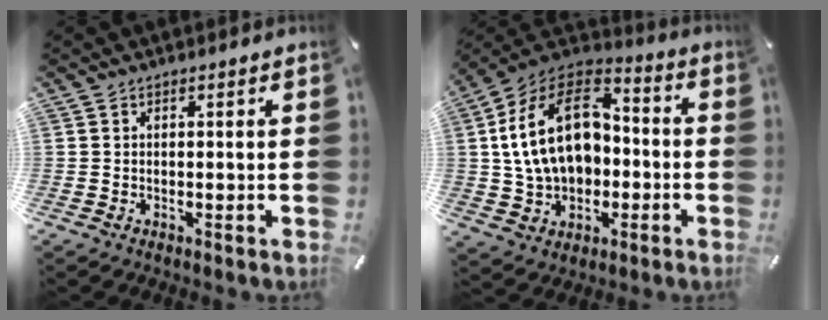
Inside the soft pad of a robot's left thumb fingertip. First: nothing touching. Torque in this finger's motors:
{"motor_torque": [0.96, 3.30, 1.68, -1.09, 0.79]}